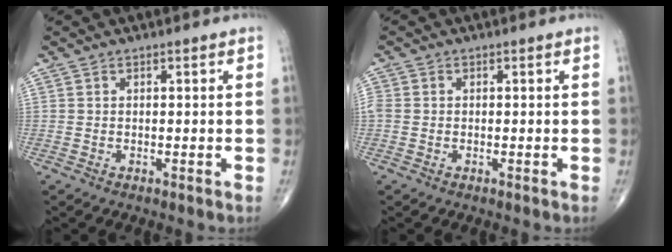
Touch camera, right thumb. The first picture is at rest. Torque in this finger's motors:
{"motor_torque": [-0.08, -0.08, 0.29, 0.06, 0.04]}